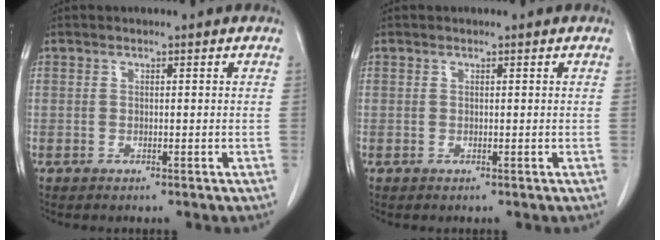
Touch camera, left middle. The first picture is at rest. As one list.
[{"total": 0.0}]